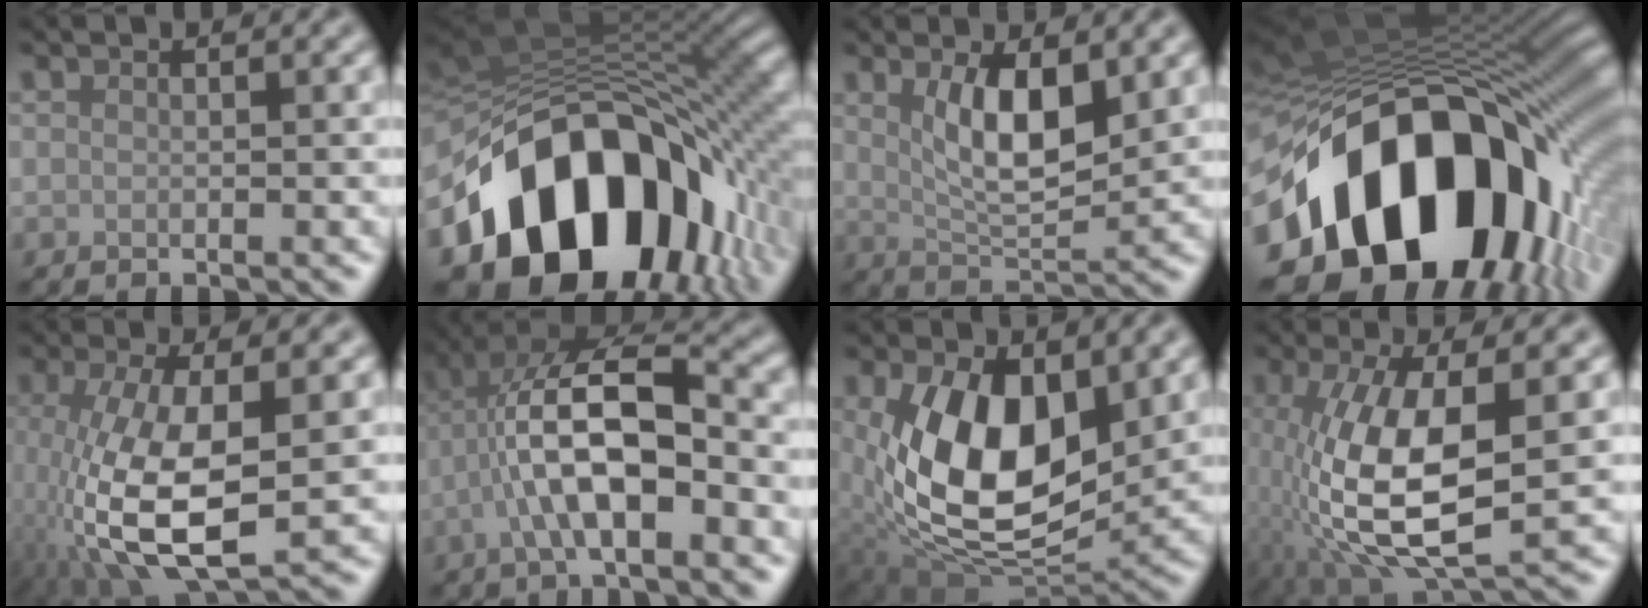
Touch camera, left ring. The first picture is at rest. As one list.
[{"total": 15.6, "force": [-6.5, 10.5, 9.4], "torque": [-0.150, -0.008, -0.107]}, {"total": 5.8, "force": [1.7, 2.1, 5.1], "torque": [-0.094, -0.006, 0.035]}, {"total": 19.9, "force": [-6.3, 13.0, 13.6], "torque": [-0.237, -0.053, -0.075]}, {"total": 9.7, "force": [-2.4, 3.6, 8.7], "torque": [-0.193, -0.012, -0.045]}, {"total": 8.3, "force": [-2.2, 3.1, 7.4], "torque": [-0.143, 0.017, -0.041]}, {"total": 12.0, "force": [1.5, 7.2, 9.5], "torque": [-0.174, -0.023, 0.035]}, {"total": 10.6, "force": [-1.2, 4.0, 9.7], "torque": [-0.210, -0.012, -0.019]}]